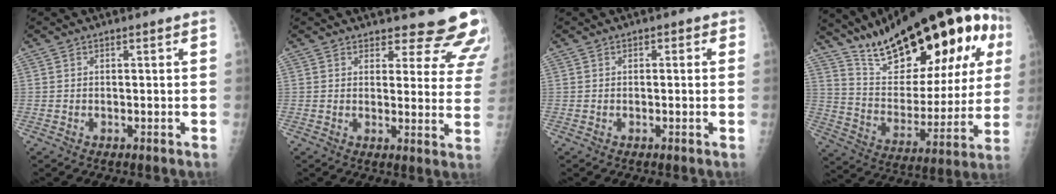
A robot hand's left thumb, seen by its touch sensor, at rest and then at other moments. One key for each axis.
{"total": 14.0, "fx": 13.0, "fy": 4.1, "fz": 3.2, "tx": 0.014, "ty": -0.102, "tz": 0.128}
{"total": 1.1, "fx": 0.3, "fy": 0.7, "fz": 0.8, "tx": -0.004, "ty": 0.003, "tz": -0.002}
{"total": 30.8, "fx": 16.2, "fy": 11.4, "fz": 23.5, "tx": -0.320, "ty": -0.031, "tz": 0.264}